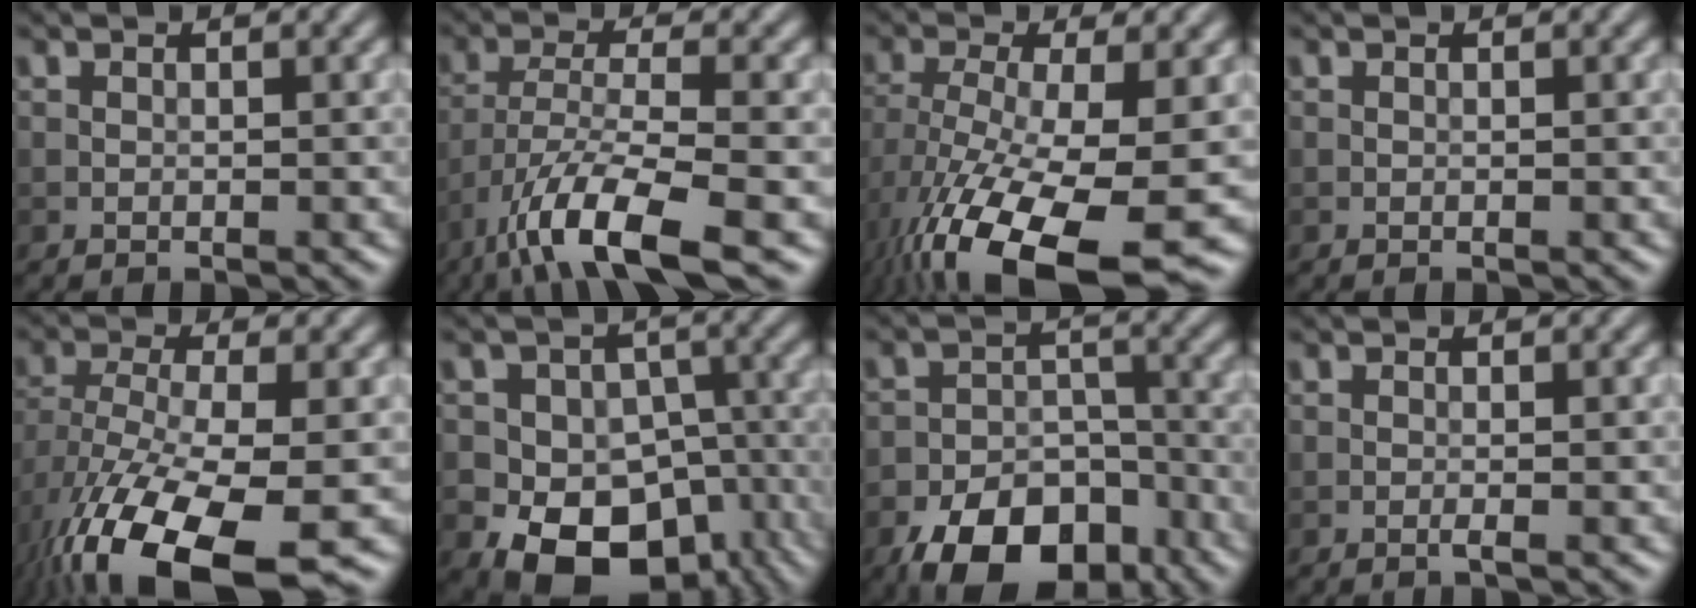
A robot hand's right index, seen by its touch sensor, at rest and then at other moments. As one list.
[{"total": 8.5, "force": [-5.3, 2.0, 6.3], "torque": [-0.108, -0.002, -0.101]}, {"total": 15.8, "force": [-7.9, 5.4, 12.6], "torque": [-0.250, -0.029, -0.121]}, {"total": 0.0}, {"total": 14.7, "force": [-7.9, 5.7, 11.0], "torque": [-0.232, -0.045, -0.127]}, {"total": 12.4, "force": [-5.7, 9.0, 6.3], "torque": [-0.075, -0.012, -0.099]}, {"total": 10.1, "force": [-6.5, 5.6, 5.4], "torque": [-0.089, -0.011, -0.106]}, {"total": 0.6, "force": [-0.2, 0.0, 0.6], "torque": [-0.012, -0.003, -0.006]}]